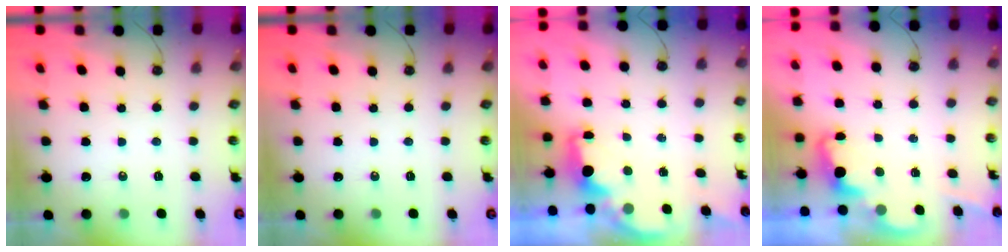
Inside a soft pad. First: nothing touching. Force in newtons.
{"total": 0.0}
{"total": 2.4, "press": 2.2, "slide": 0.7}
{"total": 2.5, "press": 2.4, "slide": 0.6}